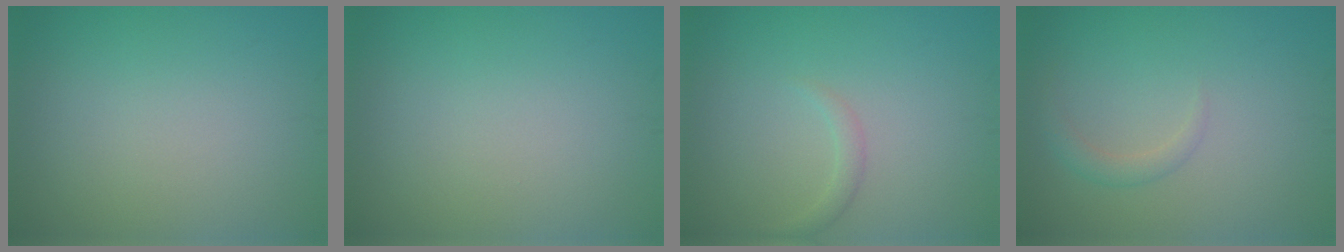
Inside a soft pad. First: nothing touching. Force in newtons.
{"total": 0.0}
{"total": 1.0, "press": 1.0, "slide": 0.1}
{"total": 1.3, "press": 1.3, "slide": 0.1}